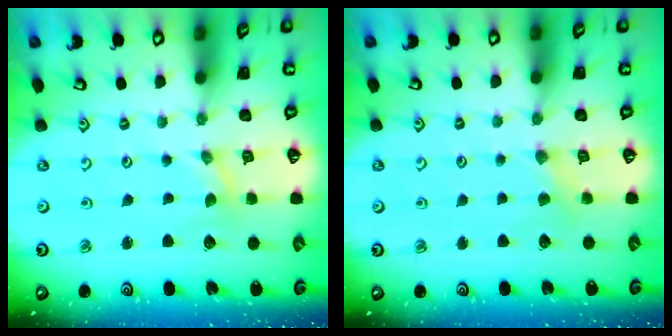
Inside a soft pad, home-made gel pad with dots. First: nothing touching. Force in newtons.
{"total": 2.2, "press": 2.1, "slide": 0.4}